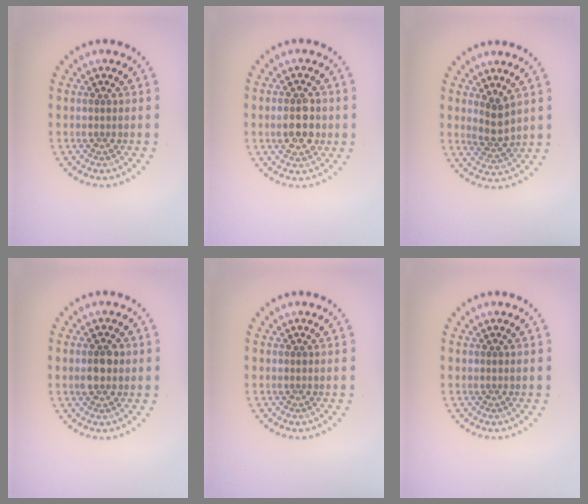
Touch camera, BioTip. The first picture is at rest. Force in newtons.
{"total": 3.6, "press": 3.6, "slide": 0.2}
{"total": 2.2, "press": 2.0, "slide": 1.0}
{"total": 2.0, "press": 2.0, "slide": 0.1}
{"total": 0.0}
{"total": 0.0}